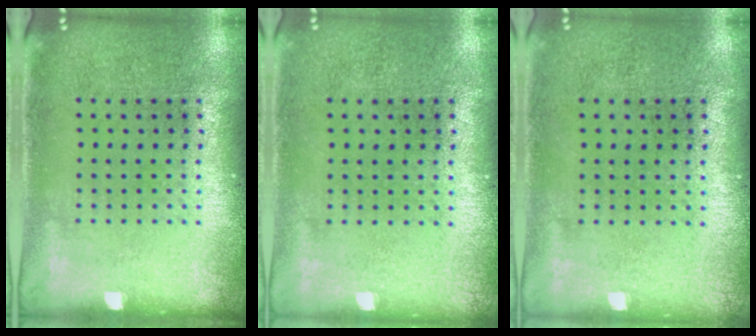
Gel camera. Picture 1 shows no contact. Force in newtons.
{"total": 0.0}
{"total": 0.0}